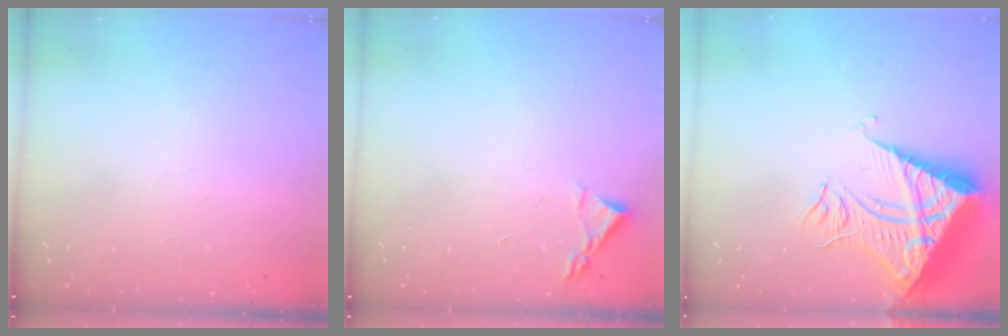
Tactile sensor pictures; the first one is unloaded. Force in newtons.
{"total": 2.2, "press": 2.2, "slide": 0.3}
{"total": 12.5, "press": 12.5, "slide": 1.2}